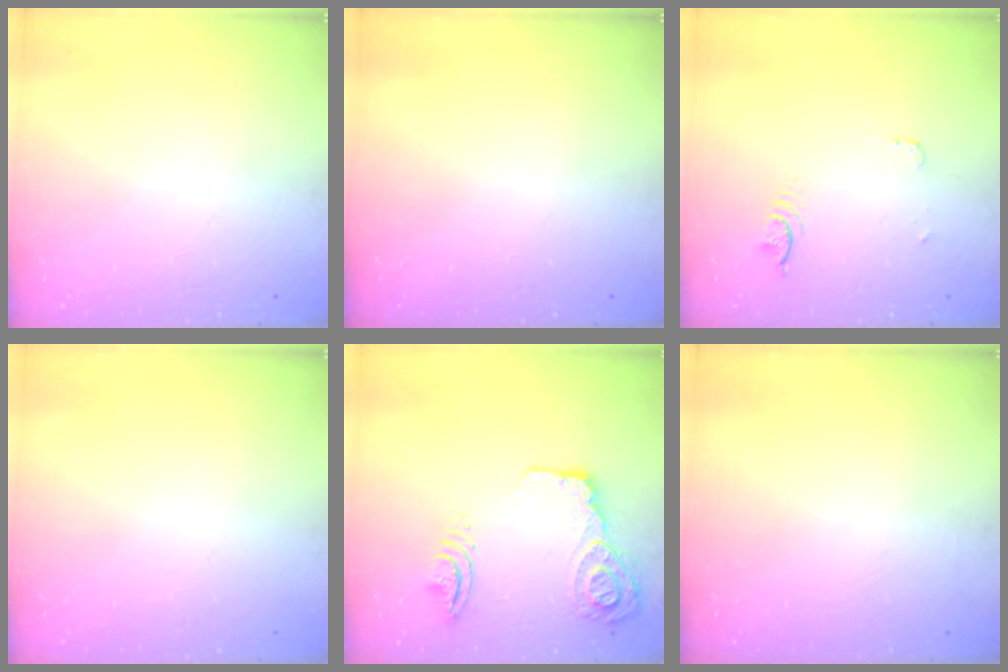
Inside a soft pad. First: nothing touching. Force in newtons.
{"total": 0.0}
{"total": 4.4, "press": 4.1, "slide": 1.6}
{"total": 0.0}
{"total": 30.8, "press": 21.2, "slide": 22.4}
{"total": 0.0}